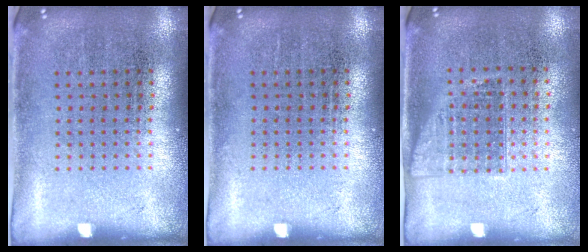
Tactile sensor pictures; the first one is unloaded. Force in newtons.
{"total": 0.0}
{"total": 1.1, "press": 0.9, "slide": 0.6}